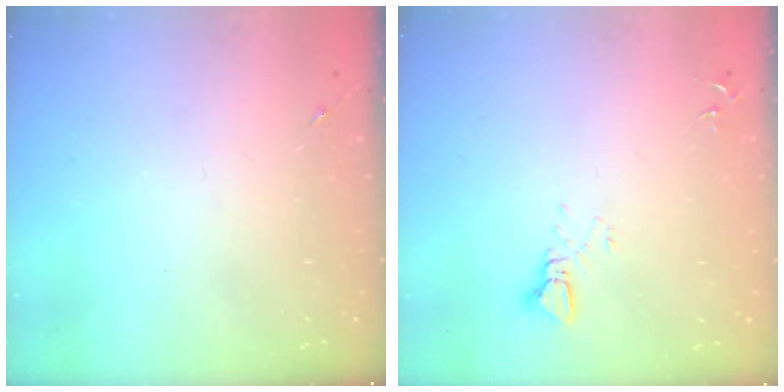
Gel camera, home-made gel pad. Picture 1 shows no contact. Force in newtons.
{"total": 2.5, "press": 2.5, "slide": 0.1}